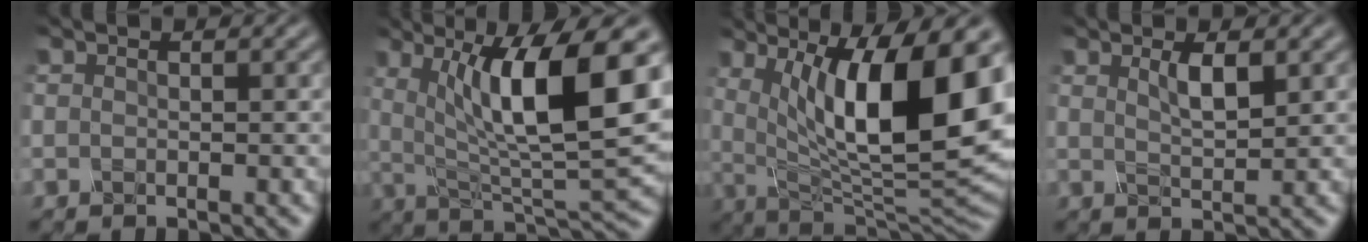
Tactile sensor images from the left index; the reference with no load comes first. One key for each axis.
{"total": 11.6, "fx": 2.9, "fy": 2.7, "fz": 10.9, "tx": -0.164, "ty": -0.003, "tz": 0.053}
{"total": 14.1, "fx": 3.4, "fy": 4.2, "fz": 13.0, "tx": -0.179, "ty": -0.012, "tz": 0.056}
{"total": 2.2, "fx": 1.1, "fy": 0.5, "fz": 1.8, "tx": -0.032, "ty": -0.001, "tz": 0.020}